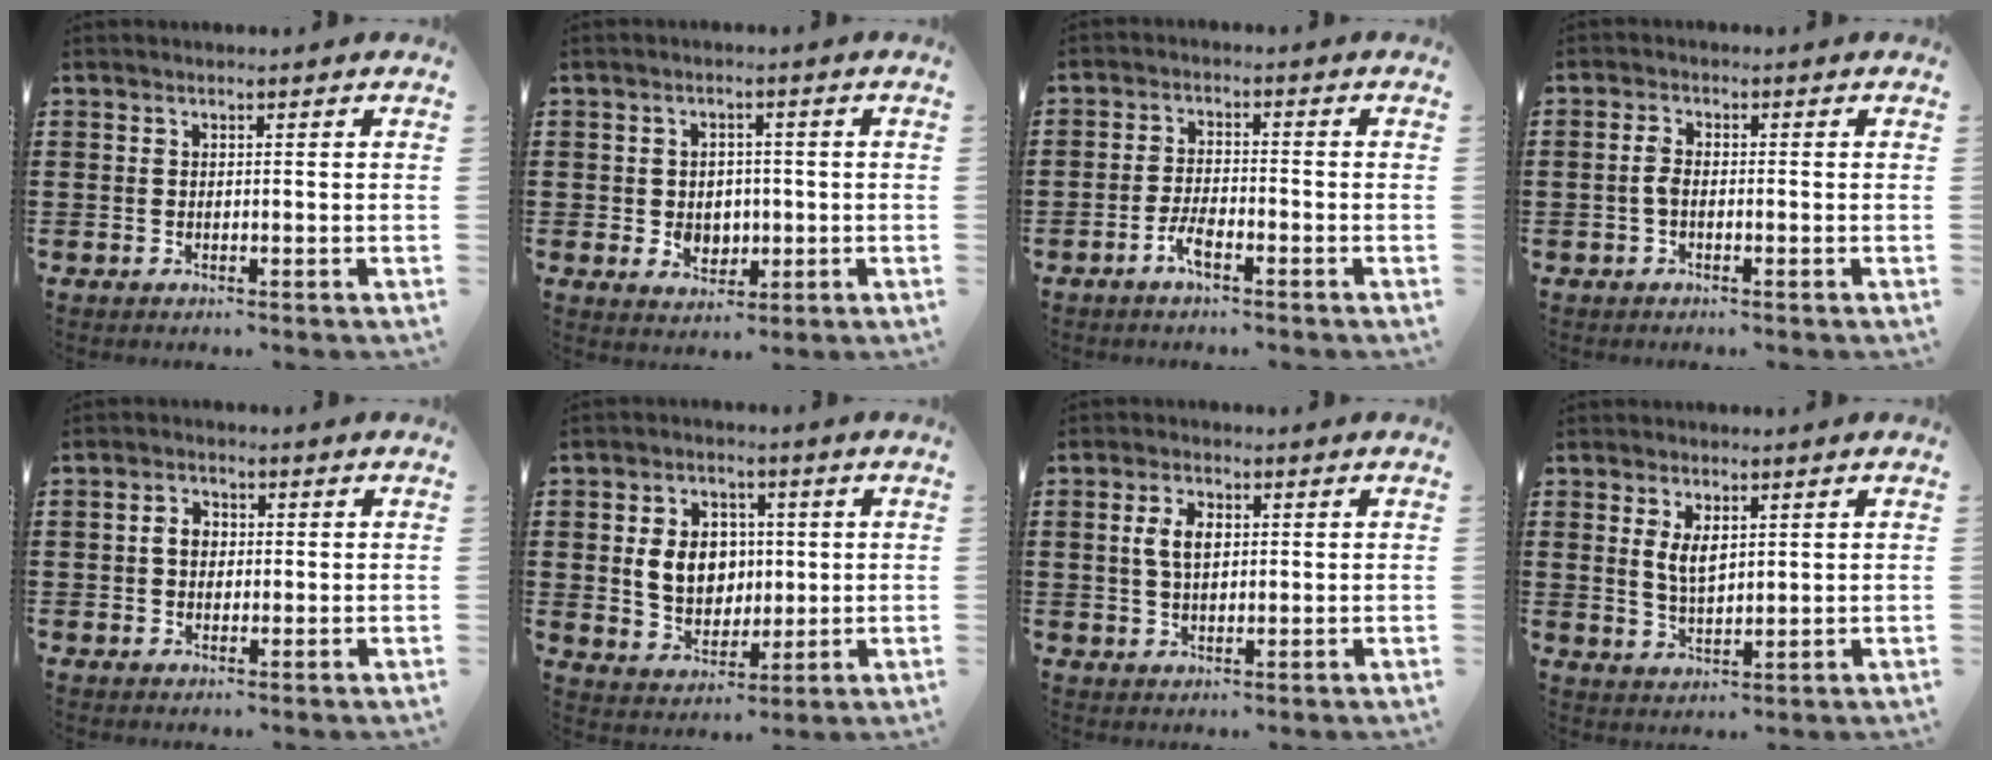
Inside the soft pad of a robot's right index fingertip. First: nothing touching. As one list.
[{"total": 3.6, "force": [-0.3, 3.1, 1.8], "torque": [-0.037, 0.005, -0.009]}, {"total": 3.5, "force": [-2.3, 0.8, 2.6], "torque": [-0.057, -0.001, -0.047]}, {"total": 2.1, "force": [-0.5, 0.9, 1.8], "torque": [-0.051, -0.004, -0.015]}, {"total": 2.9, "force": [0.2, 2.3, 1.8], "torque": [-0.042, 0.010, 0.001]}, {"total": 7.7, "force": [0.9, 6.2, 4.4], "torque": [-0.089, 0.013, 0.013]}, {"total": 4.4, "force": [0.8, 2.4, 3.6], "torque": [-0.082, 0.010, 0.010]}, {"total": 3.8, "force": [1.4, 1.8, 3.0], "torque": [-0.056, 0.000, 0.024]}]